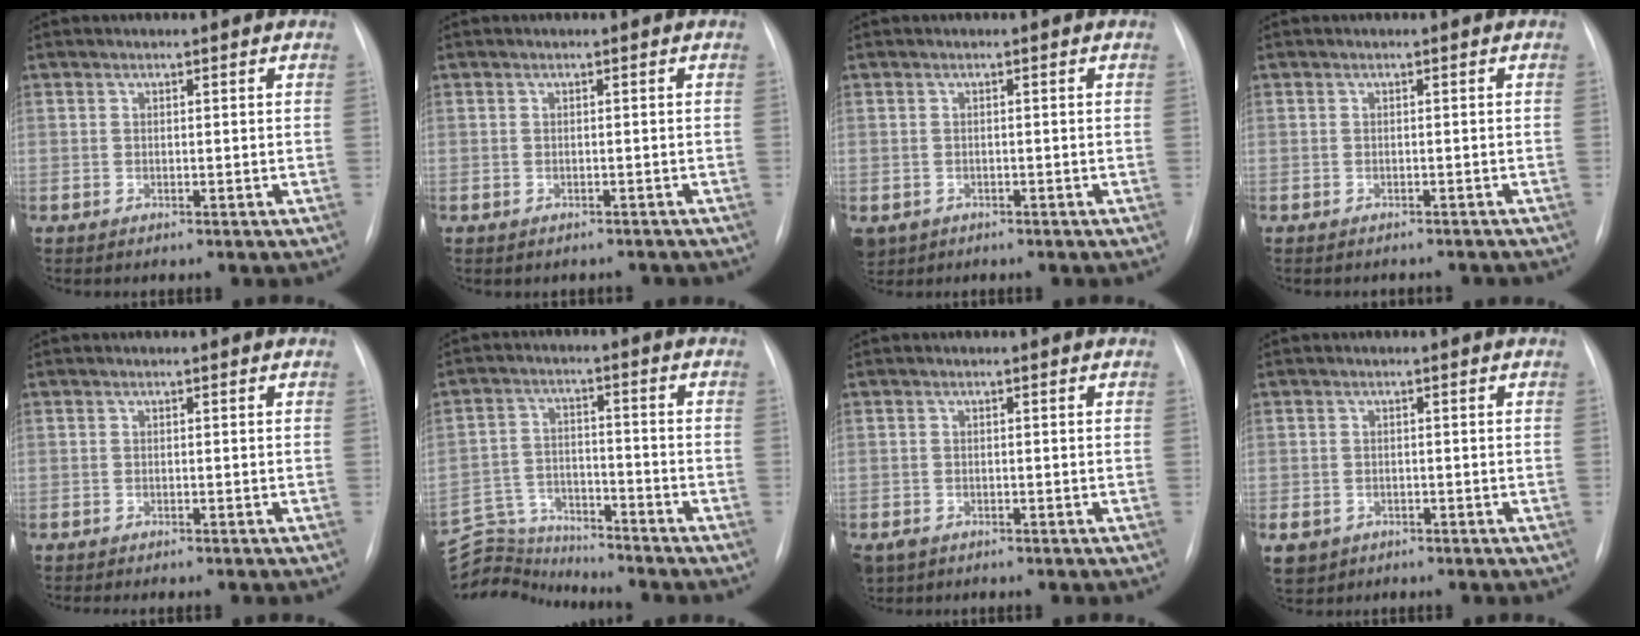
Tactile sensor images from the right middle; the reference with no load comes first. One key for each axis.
{"total": 1.9, "fx": -1.7, "fy": 0.8, "fz": 0.3, "tx": -0.007, "ty": 0.000, "tz": -0.018}
{"total": 4.9, "fx": -2.5, "fy": 4.0, "fz": 1.5, "tx": -0.034, "ty": -0.001, "tz": -0.035}
{"total": 5.6, "fx": -5.1, "fy": 1.7, "fz": 1.6, "tx": -0.015, "ty": 0.003, "tz": -0.055}
{"total": 2.9, "fx": -2.4, "fy": 0.4, "fz": 1.4, "tx": -0.020, "ty": -0.007, "tz": -0.025}
{"total": 9.6, "fx": -9.6, "fy": 0.6, "fz": -0.5, "tx": -0.001, "ty": 0.022, "tz": -0.175}
{"total": 3.0, "fx": -1.9, "fy": 2.1, "fz": 1.0, "tx": -0.019, "ty": -0.002, "tz": -0.027}
{"total": 5.1, "fx": -2.6, "fy": 4.2, "fz": 1.4, "tx": -0.031, "ty": 0.000, "tz": -0.036}